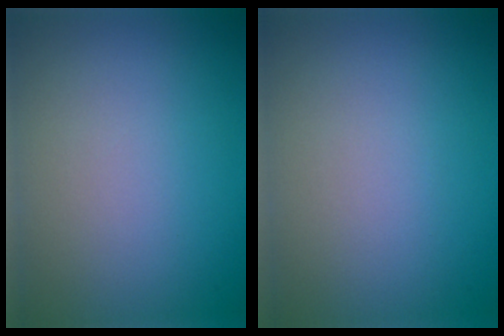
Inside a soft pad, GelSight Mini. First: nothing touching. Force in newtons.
{"total": 0.0}